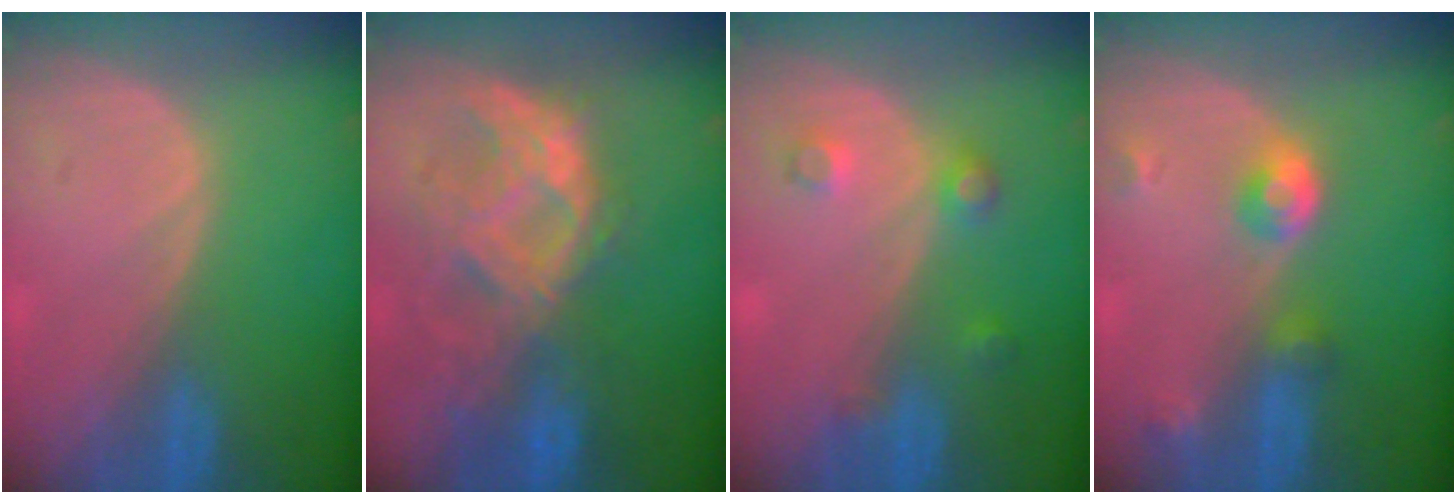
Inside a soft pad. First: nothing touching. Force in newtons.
{"total": 9.6, "press": 8.9, "slide": 3.8}
{"total": 3.5, "press": 3.3, "slide": 1.2}
{"total": 4.8, "press": 4.3, "slide": 2.1}